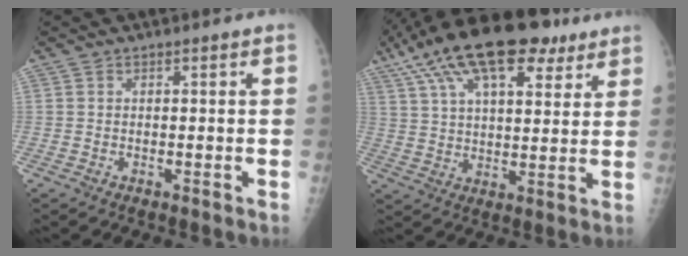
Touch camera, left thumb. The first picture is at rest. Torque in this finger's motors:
{"motor_torque": [0.84, 0.64, 1.63, -1.15, 0.55]}